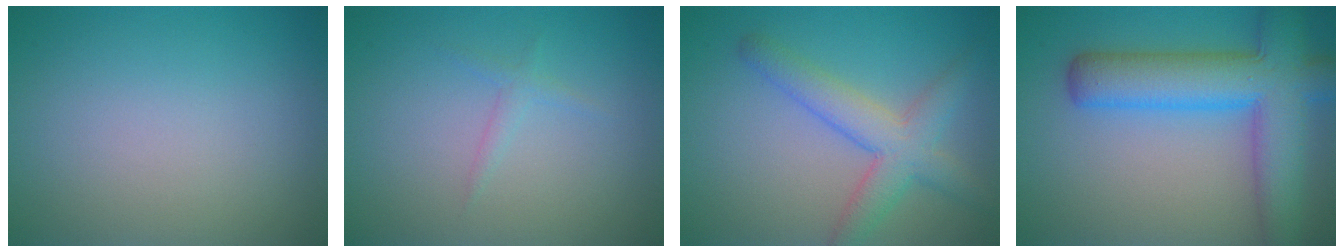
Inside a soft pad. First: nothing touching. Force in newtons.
{"total": 0.9, "press": 0.9, "slide": 0.1}
{"total": 4.5, "press": 4.5, "slide": 0.2}
{"total": 8.9, "press": 8.9, "slide": 0.4}